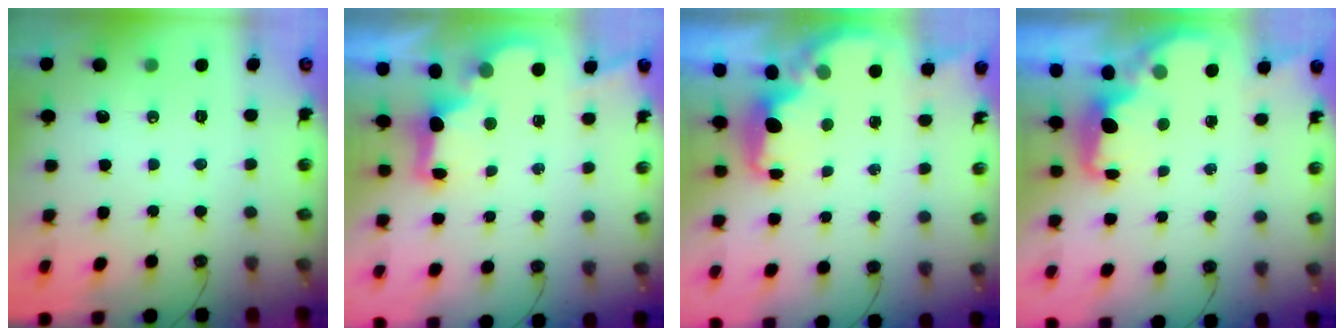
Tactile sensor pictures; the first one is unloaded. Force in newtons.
{"total": 2.6, "press": 2.5, "slide": 0.9}
{"total": 2.2, "press": 2.0, "slide": 0.8}
{"total": 1.6, "press": 1.4, "slide": 0.7}